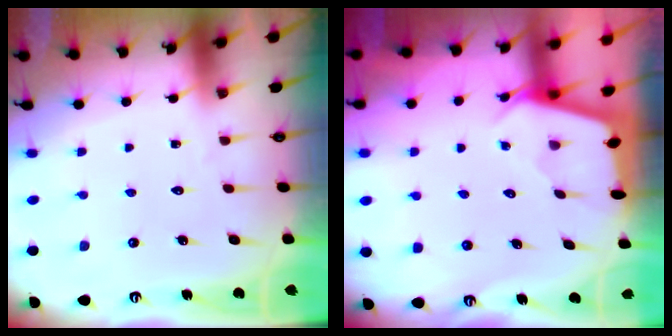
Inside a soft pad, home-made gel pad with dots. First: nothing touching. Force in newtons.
{"total": 2.5, "press": 2.5, "slide": 0.3}